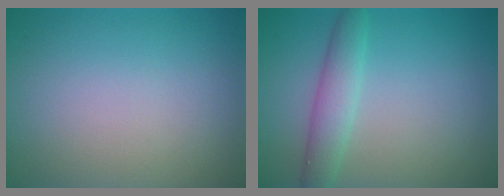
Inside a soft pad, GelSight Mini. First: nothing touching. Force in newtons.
{"total": 2.9, "press": 2.9, "slide": 0.1}